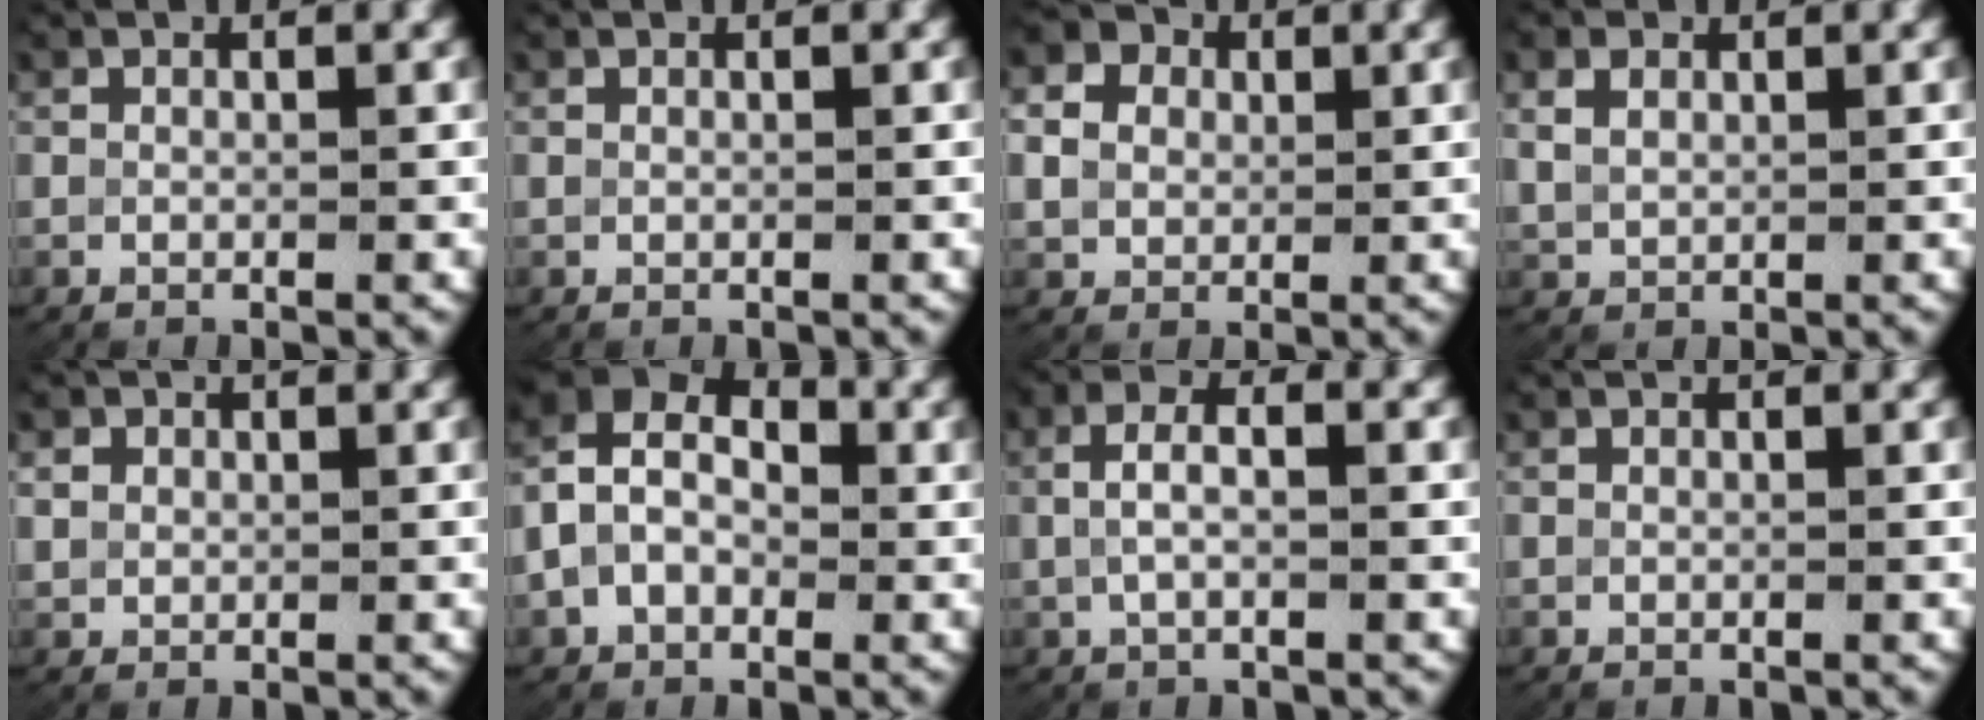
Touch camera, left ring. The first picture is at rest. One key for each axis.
{"total": 0.0}
{"total": 6.0, "fx": 1.9, "fy": 5.1, "fz": 2.6, "tx": -0.063, "ty": 0.001, "tz": 0.027}
{"total": 2.0, "fx": 0.9, "fy": 1.5, "fz": 1.0, "tx": -0.024, "ty": -0.001, "tz": 0.025}
{"total": 1.8, "fx": 0.5, "fy": 1.6, "fz": 0.7, "tx": -0.023, "ty": -0.006, "tz": 0.017}
{"total": 10.7, "fx": 1.6, "fy": 8.7, "fz": 6.0, "tx": -0.128, "ty": 0.005, "tz": 0.006}
{"total": 3.2, "fx": 0.2, "fy": 1.3, "fz": 2.9, "tx": -0.063, "ty": 0.004, "tz": 0.003}
{"total": 0.0}